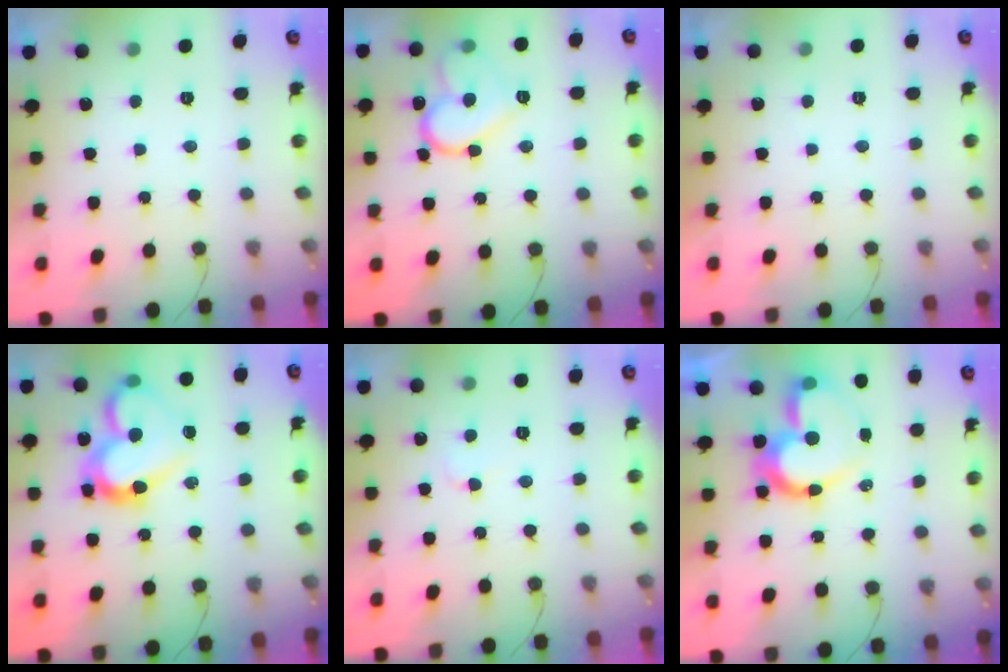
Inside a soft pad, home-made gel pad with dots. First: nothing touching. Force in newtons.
{"total": 14.0, "press": 13.9, "slide": 1.5}
{"total": 1.8, "press": 1.8, "slide": 0.1}
{"total": 16.2, "press": 16.0, "slide": 2.1}
{"total": 3.0, "press": 3.0, "slide": 0.3}
{"total": 15.2, "press": 15.2, "slide": 1.2}